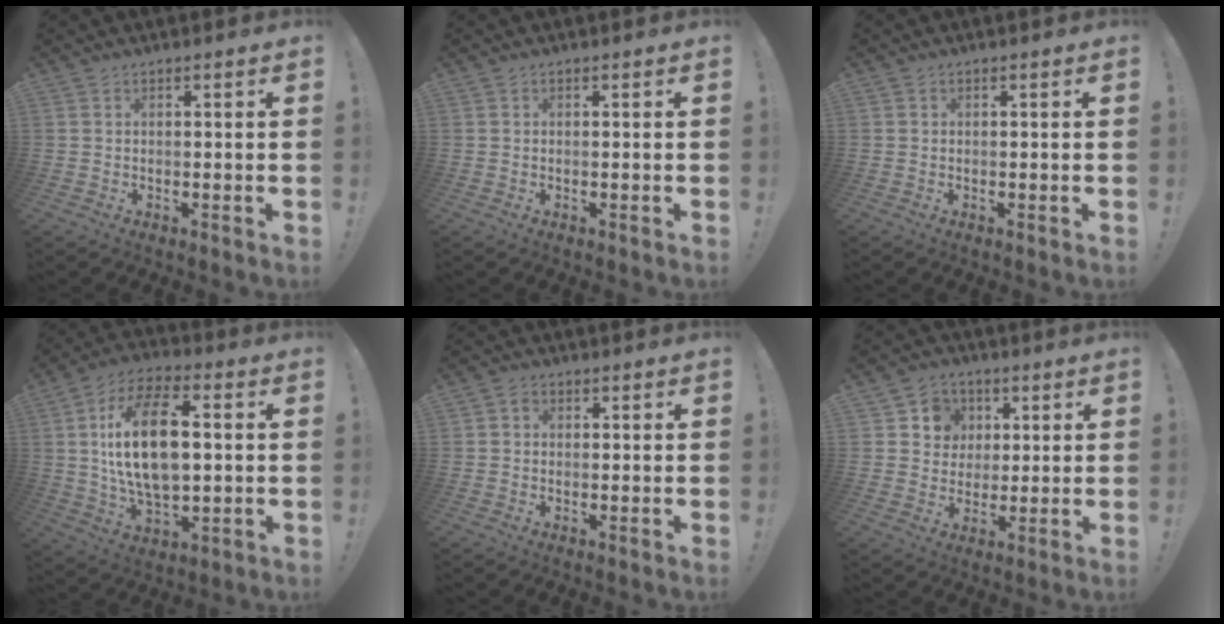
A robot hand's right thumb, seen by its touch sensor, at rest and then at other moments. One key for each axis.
{"total": 0.0}
{"total": 0.0}
{"total": 19.5, "fx": 2.0, "fy": 10.4, "fz": 16.4, "tx": -0.296, "ty": 0.000, "tz": 0.025}
{"total": 1.7, "fx": -0.1, "fy": 1.5, "fz": 0.8, "tx": -0.016, "ty": 0.006, "tz": -0.003}
{"total": 8.1, "fx": 1.6, "fy": 7.7, "fz": 1.9, "tx": -0.021, "ty": -0.006, "tz": 0.035}